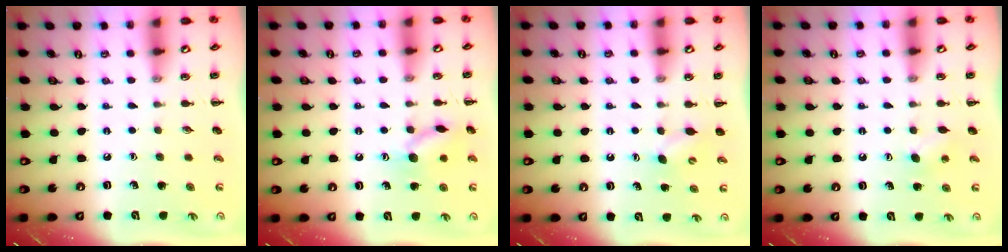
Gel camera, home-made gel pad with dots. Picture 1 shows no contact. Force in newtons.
{"total": 10.3, "press": 10.3, "slide": 0.5}
{"total": 3.5, "press": 3.4, "slide": 1.0}
{"total": 4.6, "press": 4.5, "slide": 1.2}